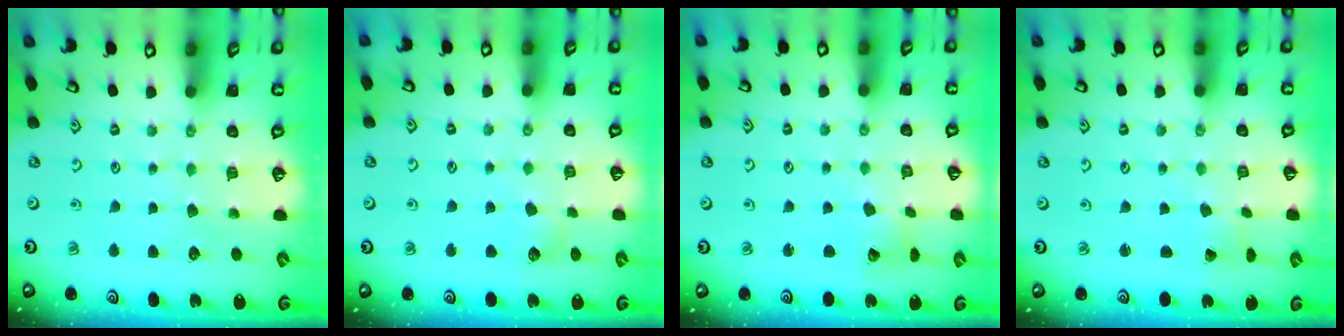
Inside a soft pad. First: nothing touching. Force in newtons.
{"total": 4.3, "press": 4.3, "slide": 0.5}
{"total": 5.5, "press": 5.5, "slide": 0.7}
{"total": 0.7, "press": 0.7, "slide": 0.1}